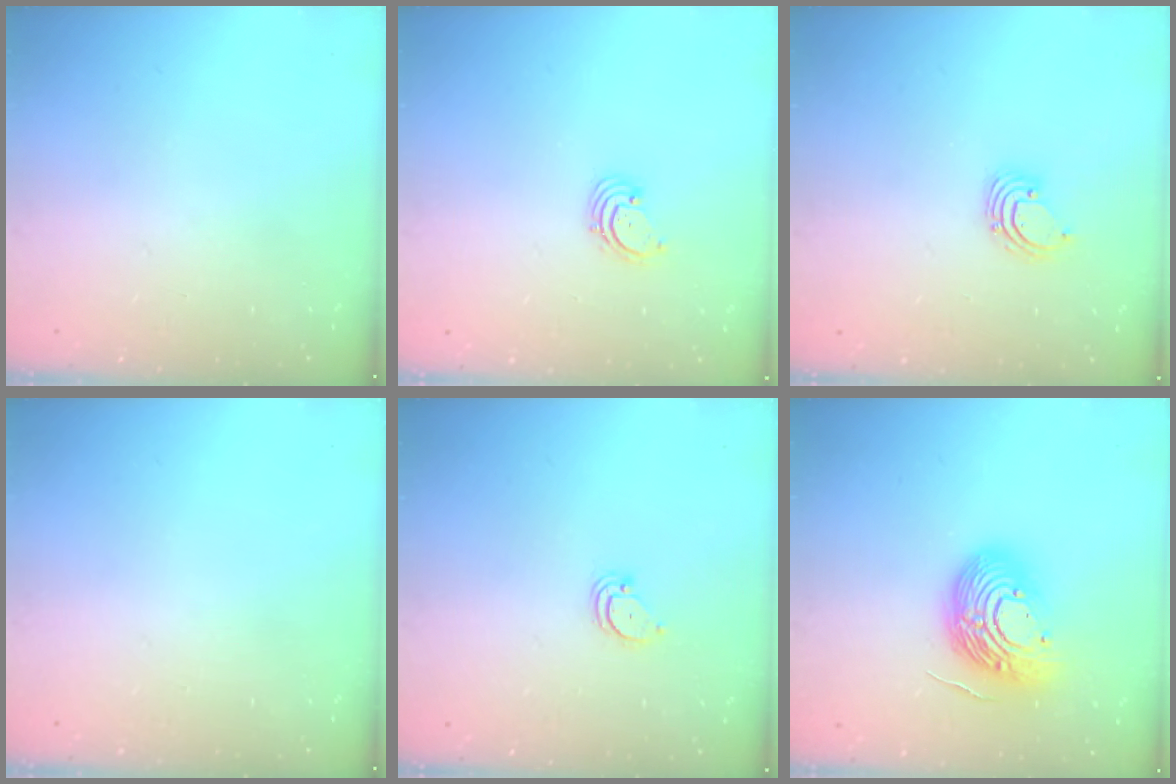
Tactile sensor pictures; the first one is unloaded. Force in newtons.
{"total": 1.6, "press": 1.6, "slide": 0.2}
{"total": 2.2, "press": 2.2, "slide": 0.2}
{"total": 0.0}
{"total": 3.0, "press": 3.0, "slide": 0.2}
{"total": 17.3, "press": 17.3, "slide": 1.4}